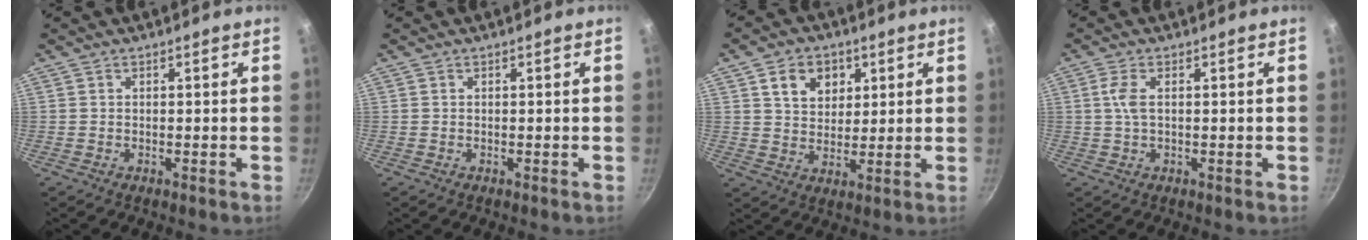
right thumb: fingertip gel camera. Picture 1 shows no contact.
{"total": 0.0}
{"total": 8.1, "force": [3.2, 6.2, 4.1], "torque": [-0.040, -0.007, 0.054]}
{"total": 3.2, "force": [0.4, 1.2, 3.0], "torque": [-0.071, 0.005, 0.006]}